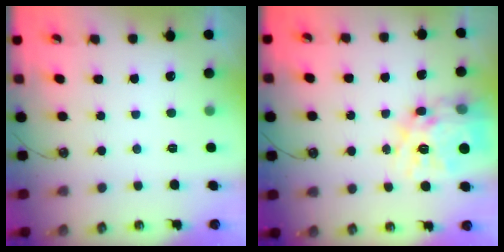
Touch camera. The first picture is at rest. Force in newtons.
{"total": 18.5, "press": 18.5, "slide": 1.5}